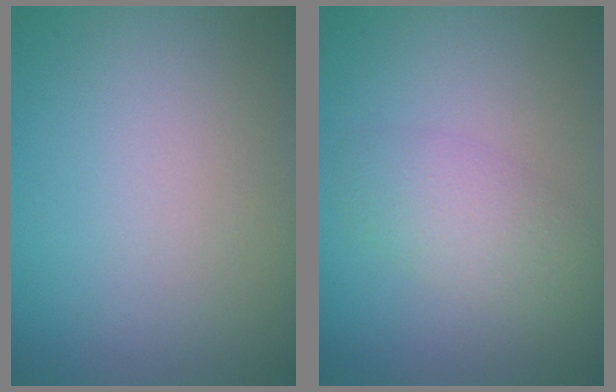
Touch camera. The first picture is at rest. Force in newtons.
{"total": 3.2, "press": 3.2, "slide": 0.0}